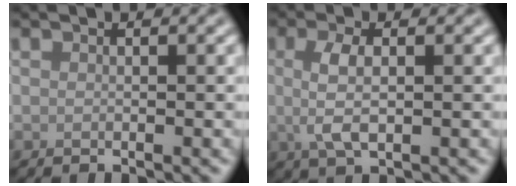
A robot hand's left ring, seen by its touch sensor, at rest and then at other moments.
{"total": 3.3, "force": [0.2, 1.3, 3.1], "torque": [-0.067, -0.001, 0.003]}